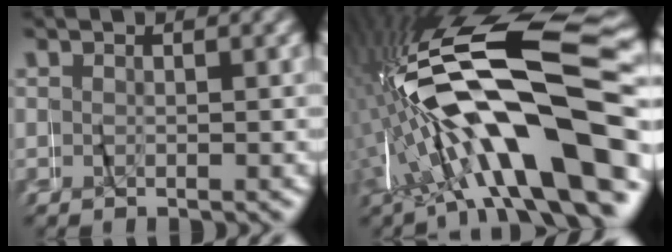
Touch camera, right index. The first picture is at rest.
{"total": 18.2, "force": [0.7, 7.8, 16.5], "torque": [-0.324, 0.005, 0.021]}